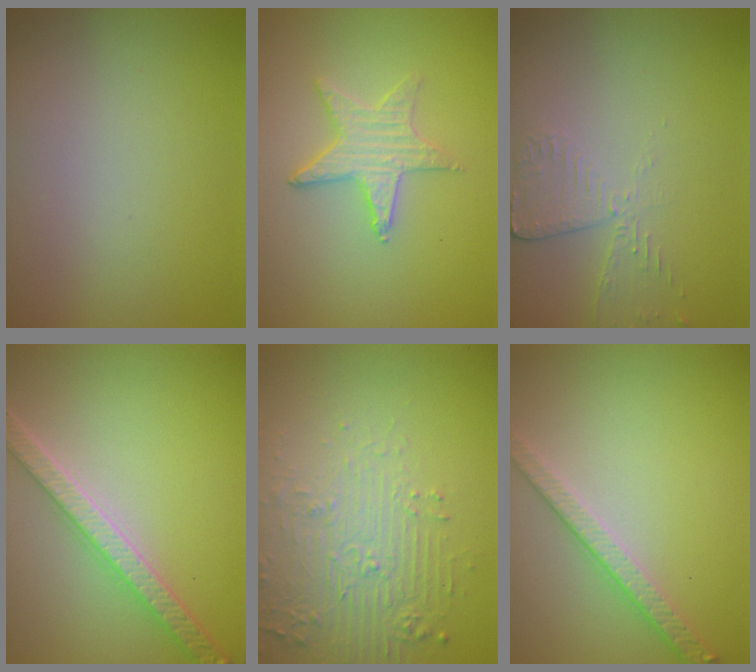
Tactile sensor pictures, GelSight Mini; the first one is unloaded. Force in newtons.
{"total": 2.8, "press": 2.8, "slide": 0.4}
{"total": 2.5, "press": 2.3, "slide": 1.2}
{"total": 4.2, "press": 3.6, "slide": 2.2}
{"total": 5.7, "press": 3.7, "slide": 4.4}
{"total": 2.8, "press": 2.5, "slide": 1.2}